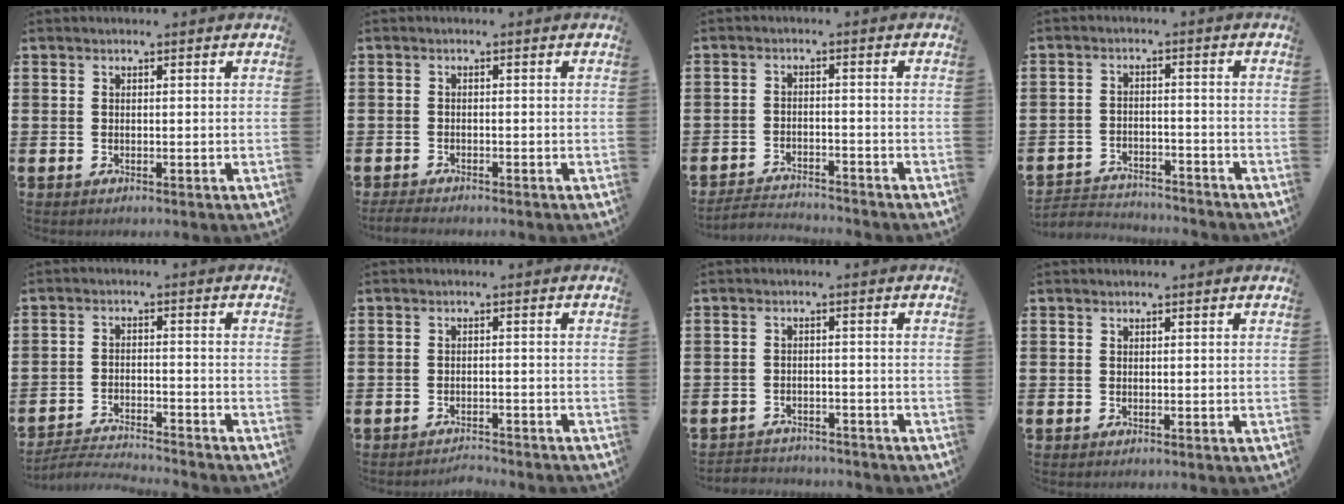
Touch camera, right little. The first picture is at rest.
{"total": 1.1, "force": [-1.0, 0.2, 0.4], "torque": [-0.010, 0.002, -0.021]}
{"total": 2.6, "force": [-2.6, 0.0, 0.0], "torque": [-0.005, 0.003, -0.057]}
{"total": 2.9, "force": [-2.8, 0.5, -0.1], "torque": [-0.007, 0.003, -0.063]}
{"total": 3.3, "force": [-3.3, -0.1, 0.2], "torque": [-0.005, 0.000, -0.069]}
{"total": 1.8, "force": [-1.8, -0.1, -0.1], "torque": [-0.003, 0.004, -0.038]}
{"total": 2.1, "force": [-2.1, 0.3, -0.3], "torque": [-0.002, 0.001, -0.049]}
{"total": 0.0}